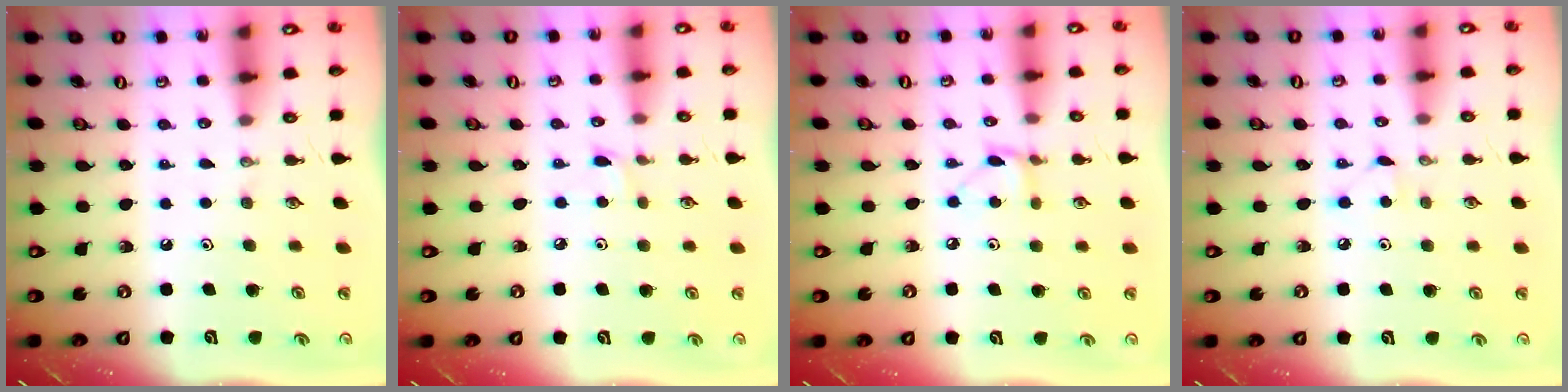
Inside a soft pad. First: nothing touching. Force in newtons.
{"total": 2.8, "press": 2.8, "slide": 0.4}
{"total": 4.2, "press": 4.2, "slide": 0.3}
{"total": 3.1, "press": 3.1, "slide": 0.4}